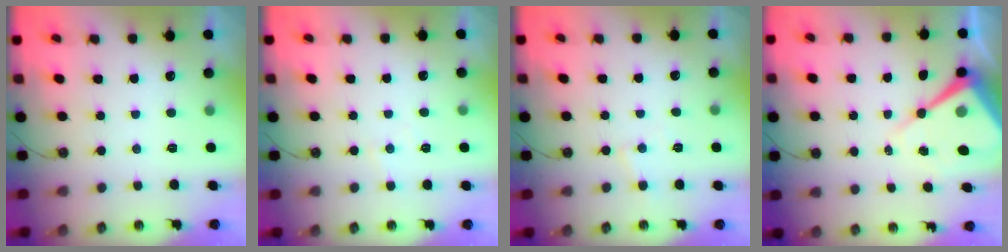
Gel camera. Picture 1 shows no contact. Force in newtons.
{"total": 3.6, "press": 3.6, "slide": 0.6}
{"total": 4.0, "press": 3.9, "slide": 0.6}
{"total": 12.8, "press": 12.8, "slide": 1.2}